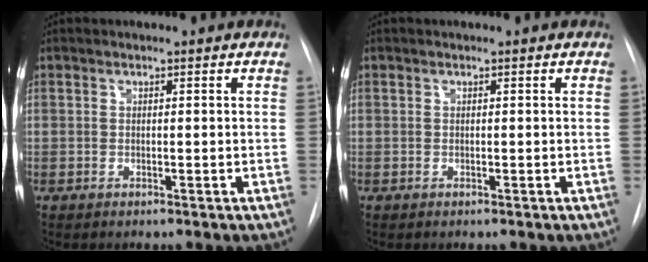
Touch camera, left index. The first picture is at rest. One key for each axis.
{"total": 0.0}